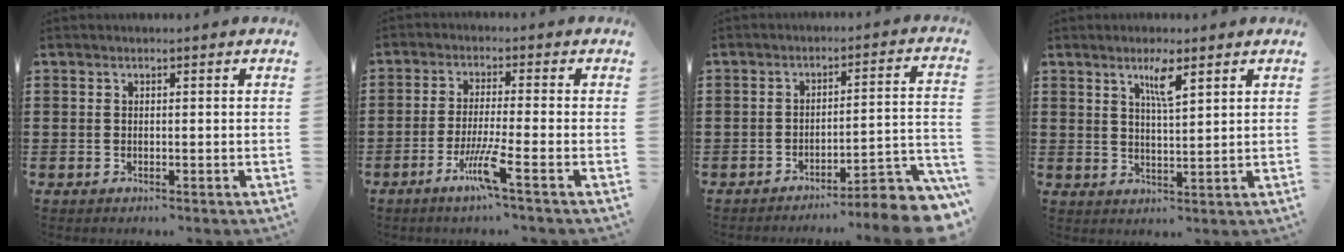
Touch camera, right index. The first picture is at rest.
{"total": 6.6, "force": [-3.5, -0.3, 5.5], "torque": [-0.116, -0.017, -0.067]}
{"total": 5.2, "force": [-4.7, 0.2, 2.3], "torque": [-0.036, -0.013, -0.094]}
{"total": 4.2, "force": [2.6, 0.6, 3.2], "torque": [-0.063, 0.001, 0.042]}